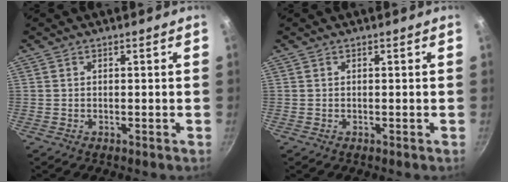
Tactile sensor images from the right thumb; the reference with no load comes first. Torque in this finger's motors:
{"motor_torque": [-0.01, -0.01, 0.00, 0.00, 0.00]}